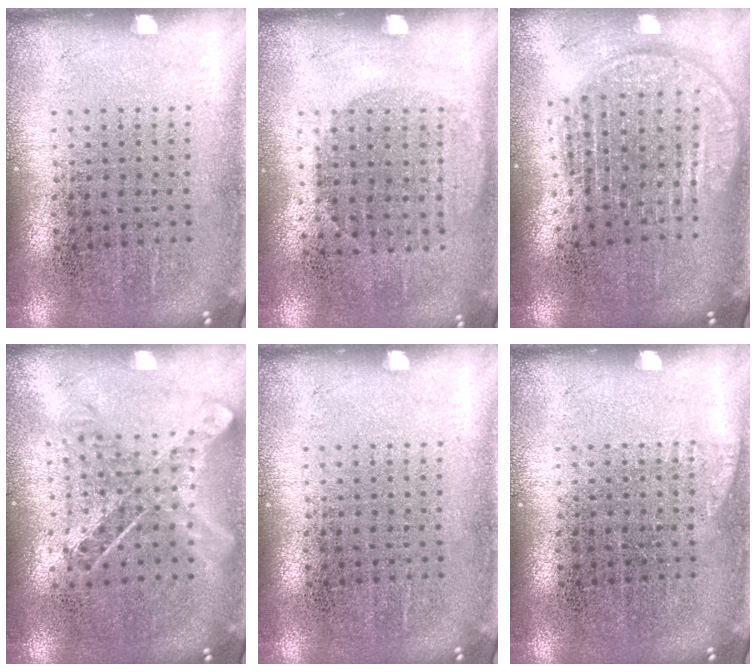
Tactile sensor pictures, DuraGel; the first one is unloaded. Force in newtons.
{"total": 1.0, "press": 0.9, "slide": 0.5}
{"total": 1.8, "press": 1.5, "slide": 0.9}
{"total": 1.0, "press": 1.0, "slide": 0.1}
{"total": 0.0}
{"total": 0.6, "press": 0.6, "slide": 0.2}